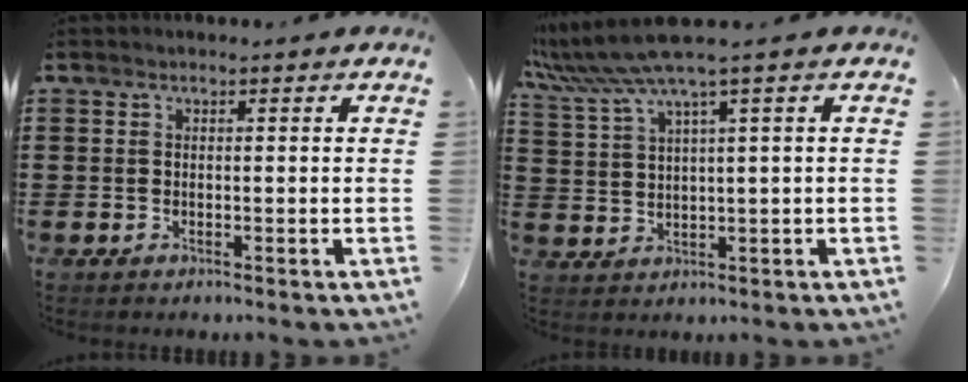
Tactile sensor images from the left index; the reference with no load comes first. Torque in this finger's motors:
{"motor_torque": [1.09, -1.04, 0.81, 0.21]}